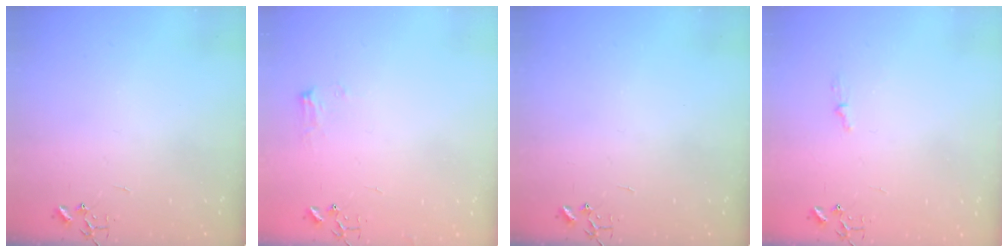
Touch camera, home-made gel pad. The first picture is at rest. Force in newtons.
{"total": 6.8, "press": 6.8, "slide": 0.8}
{"total": 0.0}
{"total": 3.8, "press": 3.7, "slide": 0.5}